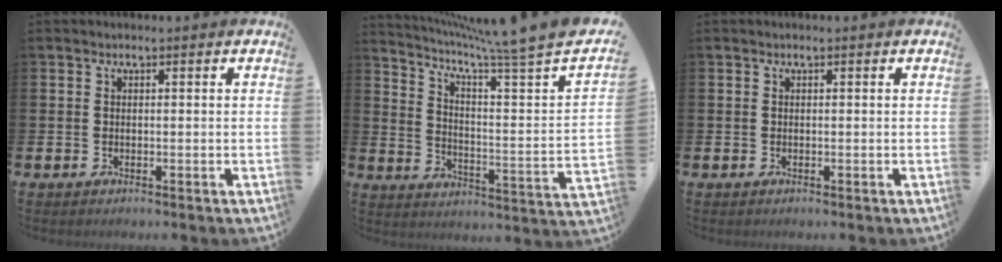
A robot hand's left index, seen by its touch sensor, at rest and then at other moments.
{"total": 6.0, "force": [4.9, -0.3, 3.4], "torque": [-0.069, -0.063, 0.070]}
{"total": 0.0}